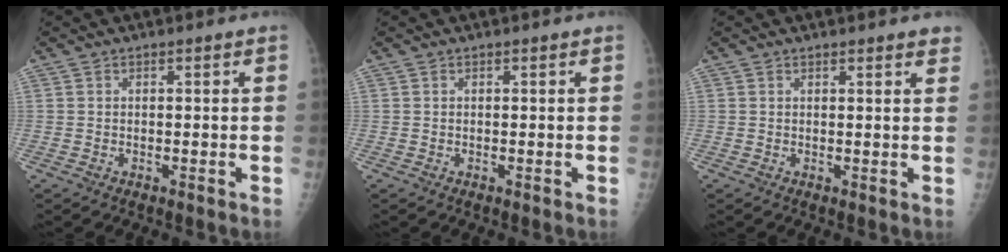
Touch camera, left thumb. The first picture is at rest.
{"total": 0.0}
{"total": 2.5, "force": [2.2, 0.5, 1.0], "torque": [-0.003, -0.003, 0.020]}